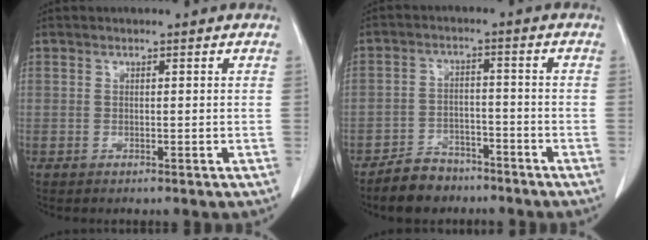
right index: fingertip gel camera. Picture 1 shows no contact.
{"total": 6.0, "force": [-4.8, 3.3, 1.3], "torque": [-0.027, 0.005, -0.081]}